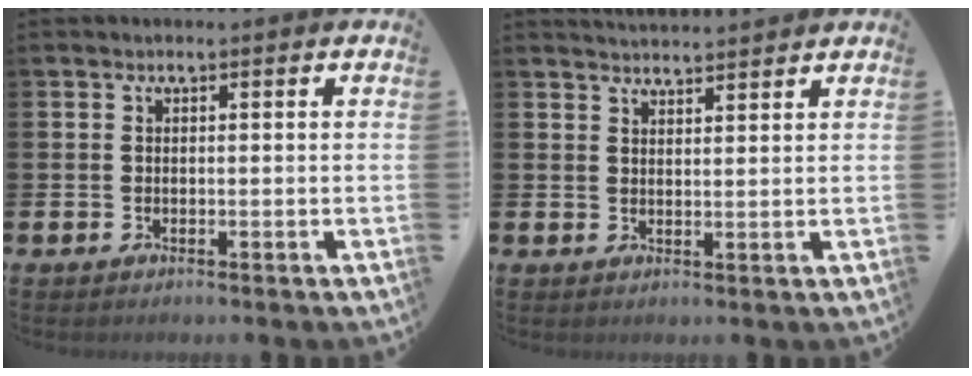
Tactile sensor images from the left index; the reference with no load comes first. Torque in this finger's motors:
{"motor_torque": [-1.18, -0.20, -0.68, -0.01]}